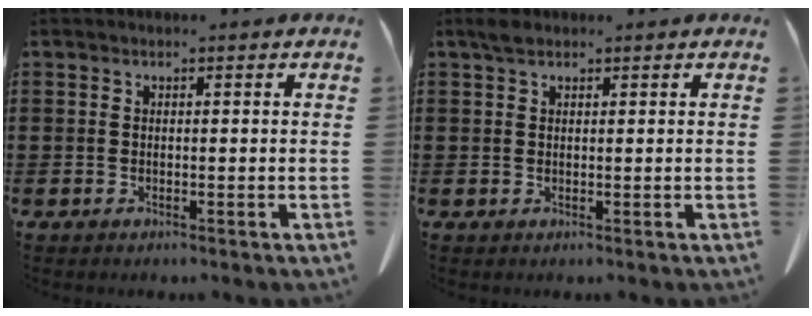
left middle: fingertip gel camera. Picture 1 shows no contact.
{"total": 1.6, "force": [1.1, 0.8, 0.9], "torque": [-0.022, 0.002, 0.022]}